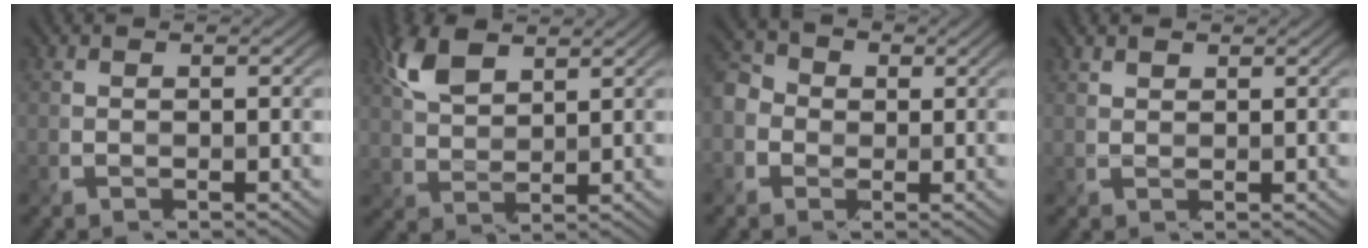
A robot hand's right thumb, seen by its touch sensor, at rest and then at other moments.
{"total": 5.9, "force": [3.6, 2.5, 4.0], "torque": [-0.108, 0.001, 0.084]}
{"total": 5.3, "force": [-0.5, 4.4, 2.9], "torque": [-0.100, 0.006, -0.022]}
{"total": 1.2, "force": [1.1, 0.1, 0.4], "torque": [-0.022, -0.007, 0.031]}